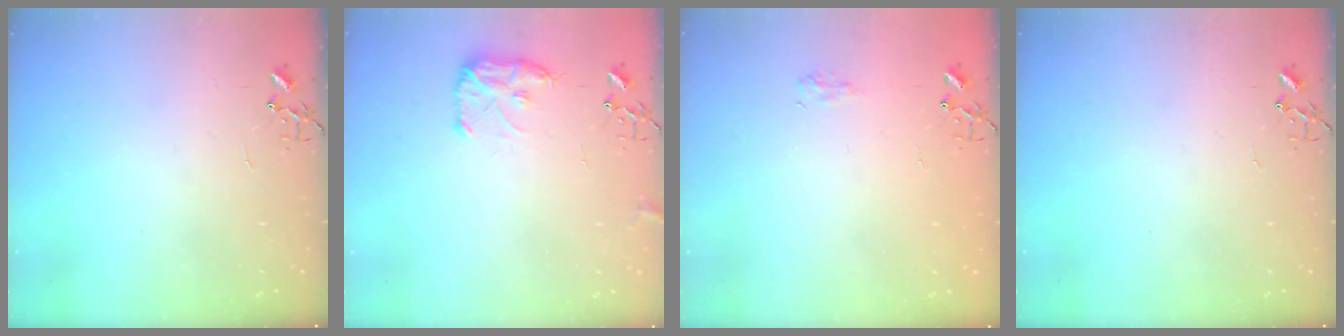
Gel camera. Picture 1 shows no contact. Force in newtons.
{"total": 8.9, "press": 8.8, "slide": 0.6}
{"total": 6.9, "press": 6.8, "slide": 0.8}
{"total": 0.0}